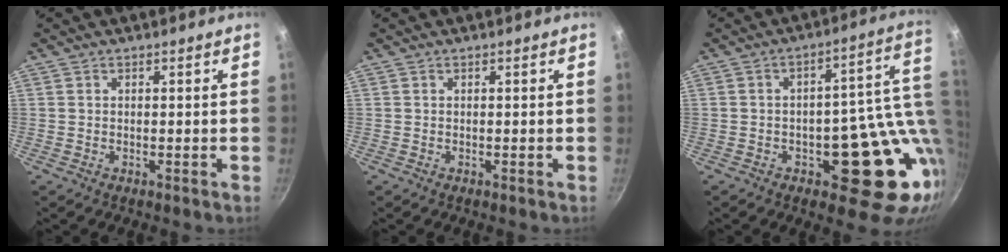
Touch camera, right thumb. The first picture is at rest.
{"total": 0.0}
{"total": 16.0, "force": [-0.2, 8.9, 13.3], "torque": [-0.115, 0.008, 0.006]}